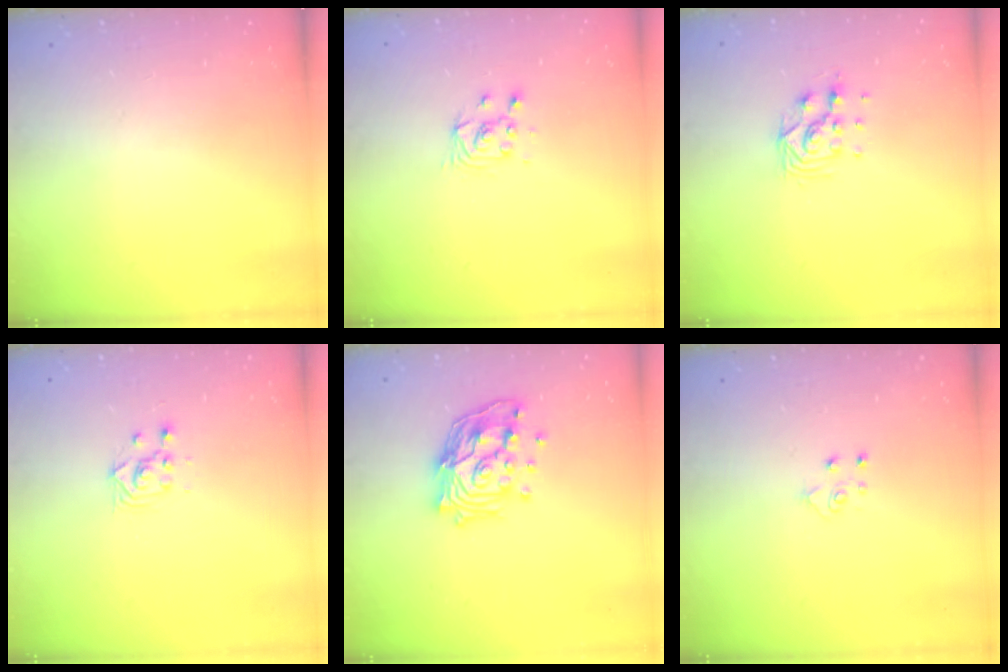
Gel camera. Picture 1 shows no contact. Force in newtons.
{"total": 3.9, "press": 3.8, "slide": 0.4}
{"total": 8.8, "press": 8.8, "slide": 0.6}
{"total": 2.8, "press": 2.8, "slide": 0.2}
{"total": 17.1, "press": 17.1, "slide": 1.3}
{"total": 4.3, "press": 4.2, "slide": 0.4}